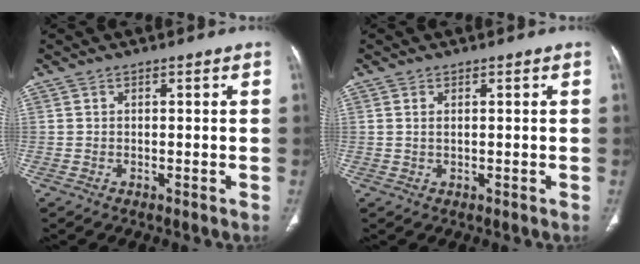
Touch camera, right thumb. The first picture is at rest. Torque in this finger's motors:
{"motor_torque": [-0.44, -0.04, -0.15, 0.13, -0.02]}